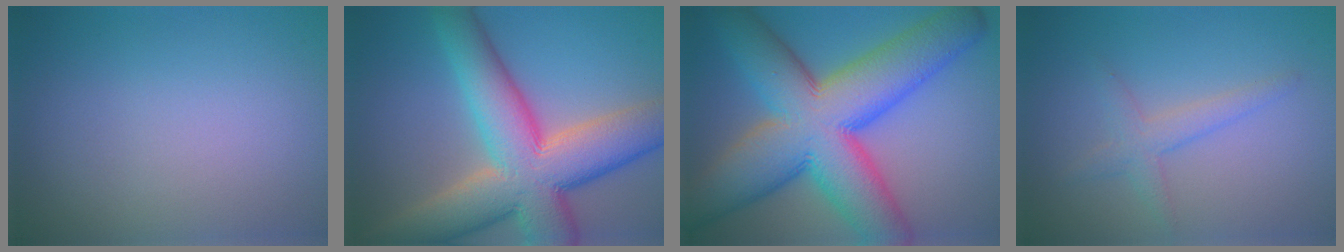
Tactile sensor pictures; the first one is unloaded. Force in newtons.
{"total": 13.7, "press": 13.7, "slide": 0.9}
{"total": 15.5, "press": 15.5, "slide": 0.6}
{"total": 2.0, "press": 2.0, "slide": 0.1}